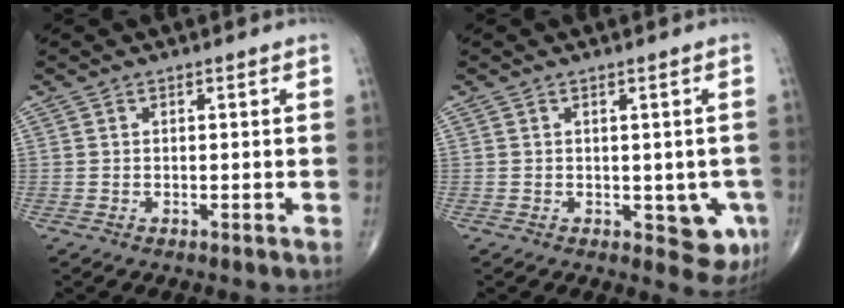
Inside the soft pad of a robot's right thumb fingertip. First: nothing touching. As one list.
[{"total": 5.4, "force": [-1.2, 3.0, 4.3], "torque": [-0.018, -0.004, -0.008]}]